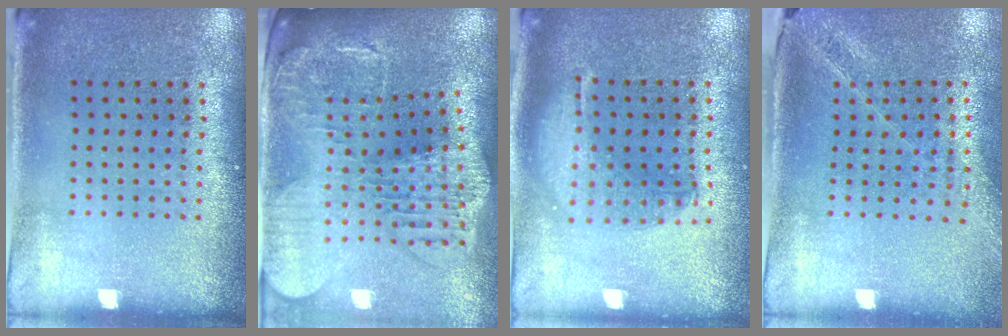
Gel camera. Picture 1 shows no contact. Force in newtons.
{"total": 3.0, "press": 2.5, "slide": 1.7}
{"total": 1.3, "press": 1.3, "slide": 0.3}
{"total": 1.5, "press": 1.4, "slide": 0.4}